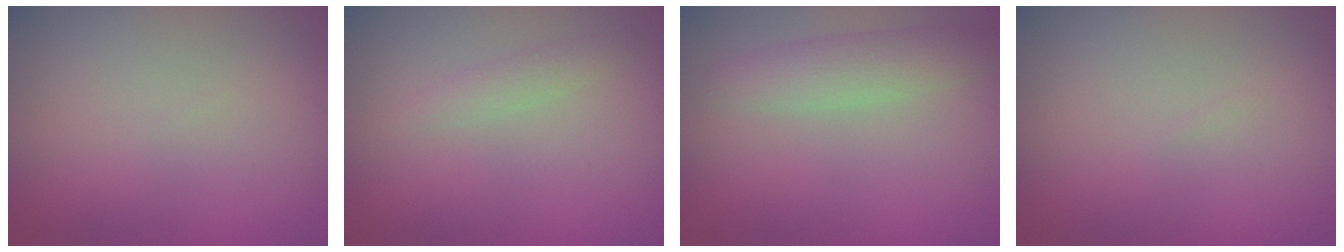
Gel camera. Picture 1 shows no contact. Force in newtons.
{"total": 1.3, "press": 1.3, "slide": 0.0}
{"total": 3.0, "press": 3.0, "slide": 0.1}
{"total": 0.0}